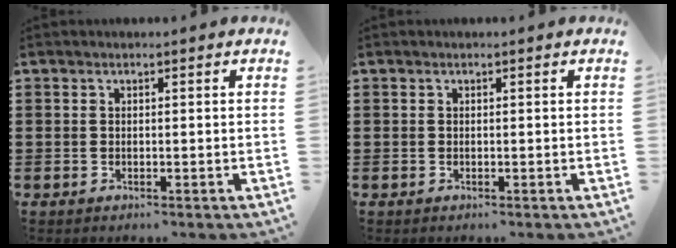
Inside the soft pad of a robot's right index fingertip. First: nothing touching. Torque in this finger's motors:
{"motor_torque": [0.00, 2.14, 0.00, -0.01]}